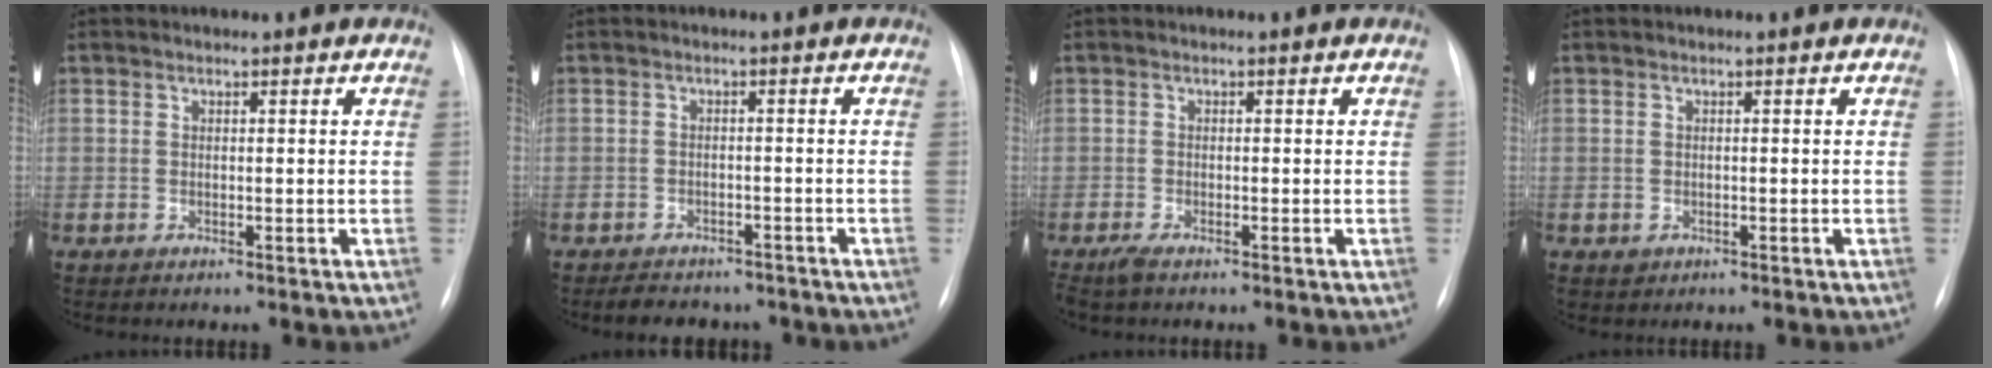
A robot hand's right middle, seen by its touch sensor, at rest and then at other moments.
{"total": 6.7, "force": [-5.7, 3.1, 1.9], "torque": [-0.027, 0.005, -0.070]}
{"total": 1.9, "force": [-1.4, 0.4, 1.2], "torque": [-0.031, -0.007, -0.027]}
{"total": 0.8, "force": [-0.3, 0.8, 0.1], "torque": [-0.004, 0.002, -0.001]}